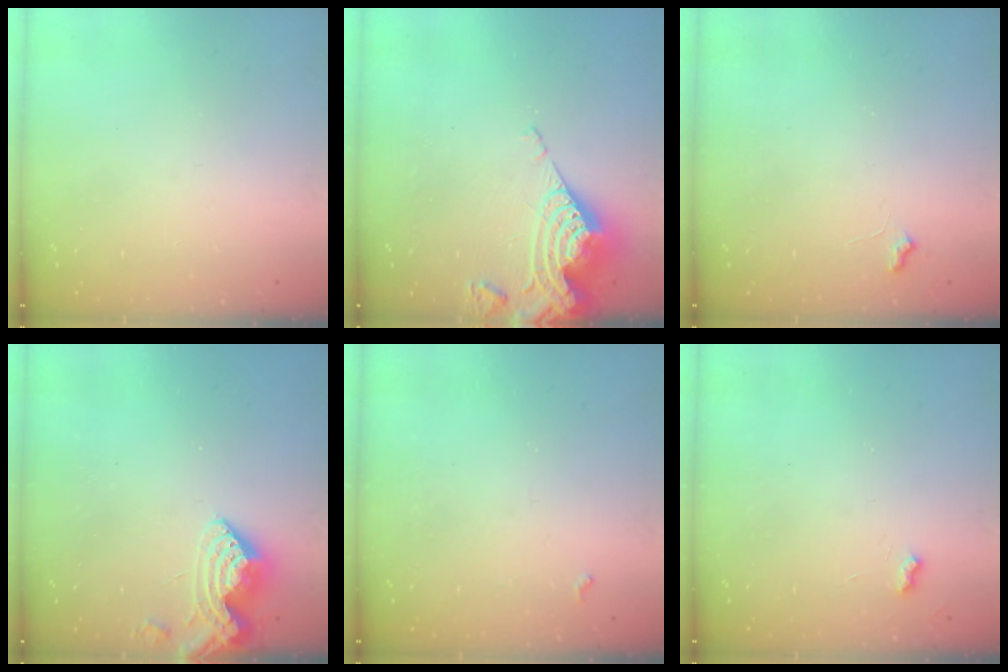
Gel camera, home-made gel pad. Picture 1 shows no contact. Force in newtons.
{"total": 12.1, "press": 12.1, "slide": 1.2}
{"total": 5.8, "press": 5.8, "slide": 0.7}
{"total": 8.4, "press": 8.4, "slide": 0.8}
{"total": 3.9, "press": 3.8, "slide": 0.6}
{"total": 3.5, "press": 3.5, "slide": 0.5}